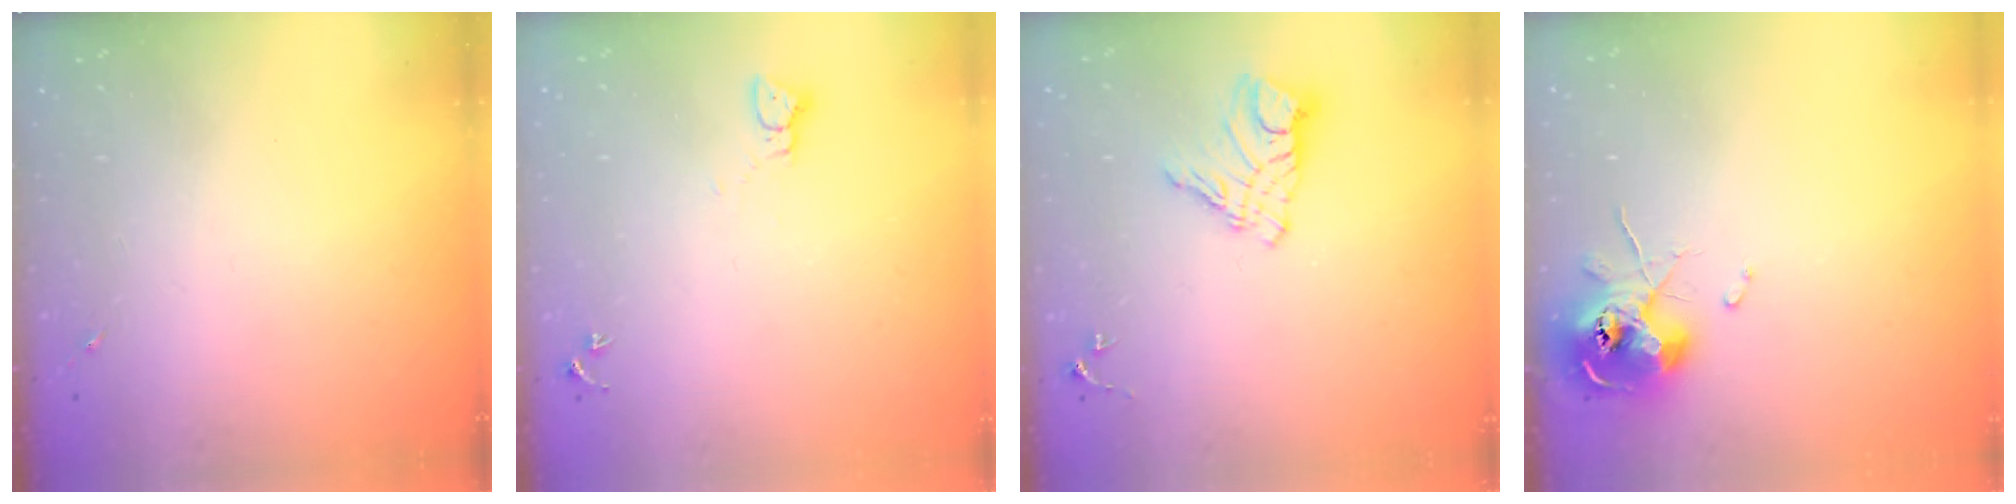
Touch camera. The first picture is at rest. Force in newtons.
{"total": 2.3, "press": 2.3, "slide": 0.3}
{"total": 11.3, "press": 11.2, "slide": 0.9}
{"total": 10.2, "press": 10.1, "slide": 1.4}